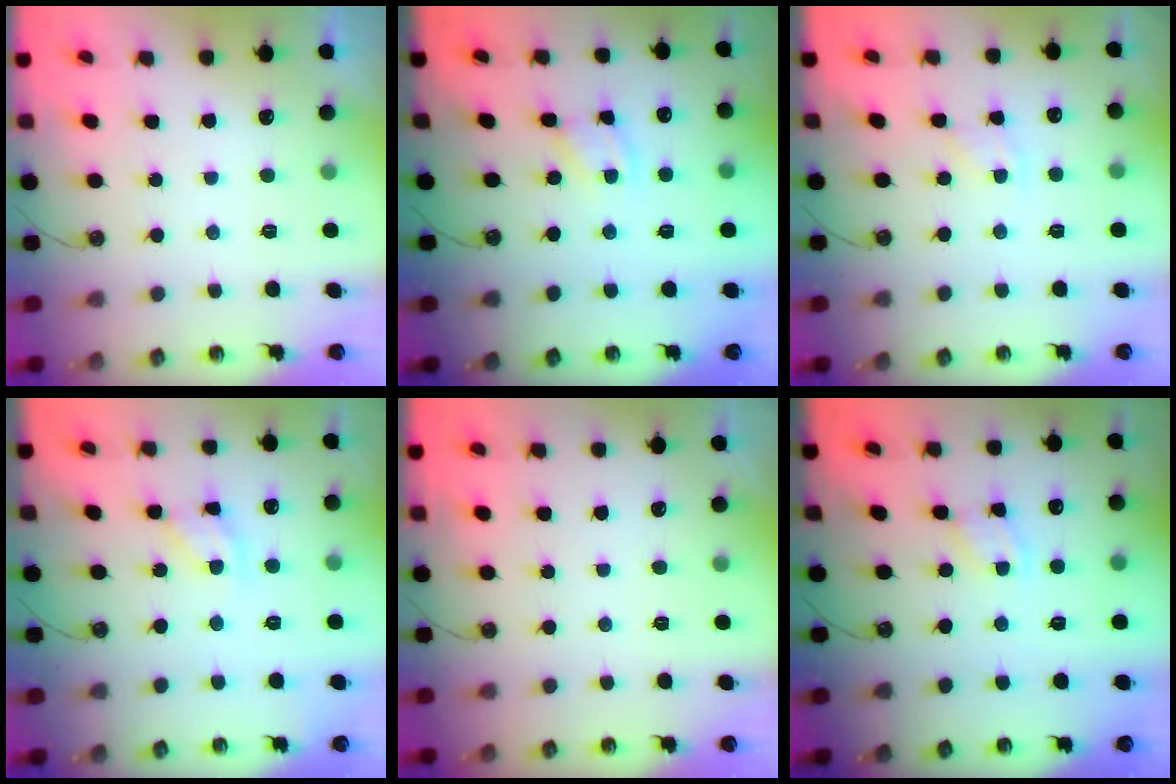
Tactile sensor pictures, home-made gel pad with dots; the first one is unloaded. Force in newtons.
{"total": 1.9, "press": 1.9, "slide": 0.3}
{"total": 4.6, "press": 4.5, "slide": 0.7}
{"total": 10.3, "press": 10.2, "slide": 0.7}
{"total": 0.0}
{"total": 1.8, "press": 1.8, "slide": 0.3}